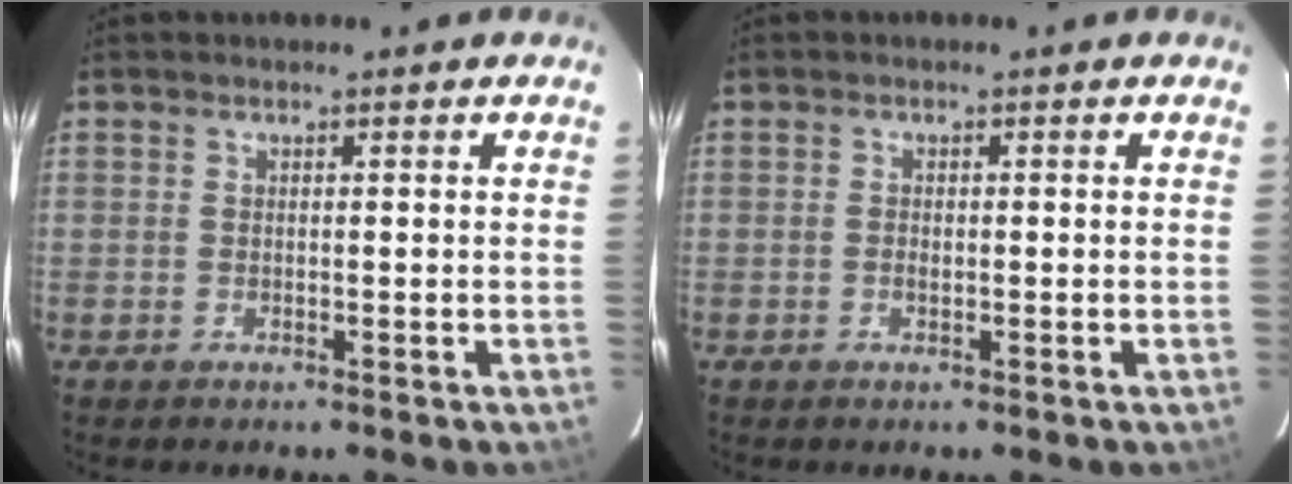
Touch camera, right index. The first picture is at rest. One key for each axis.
{"total": 1.1, "fx": -0.3, "fy": 0.7, "fz": 0.7, "tx": -0.013, "ty": 0.000, "tz": -0.007}